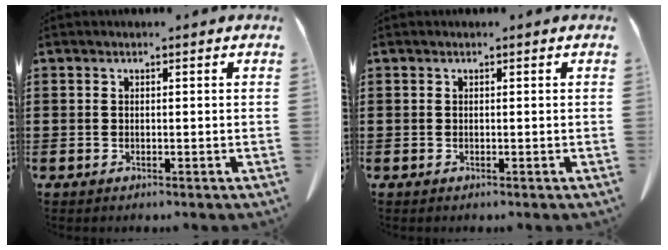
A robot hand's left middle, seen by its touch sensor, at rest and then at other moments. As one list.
[{"total": 0.0}]